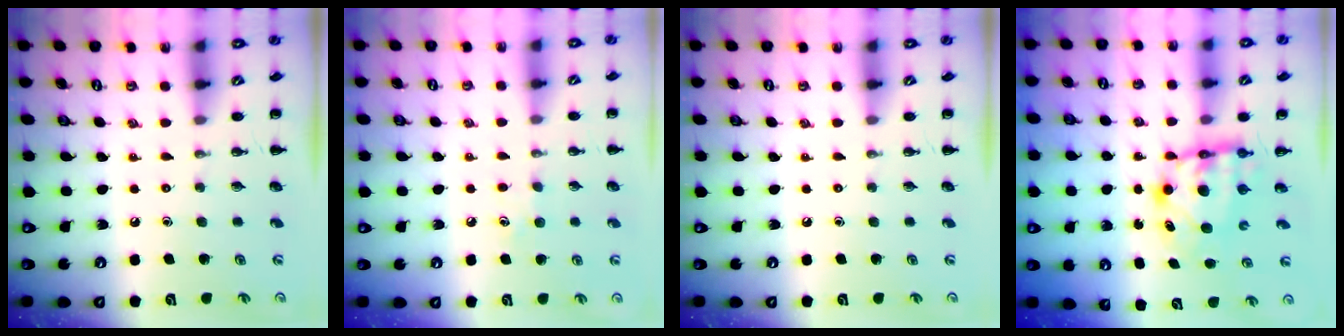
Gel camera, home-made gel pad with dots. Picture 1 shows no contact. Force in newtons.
{"total": 5.5, "press": 5.3, "slide": 1.5}
{"total": 0.0}
{"total": 6.5, "press": 6.4, "slide": 1.3}